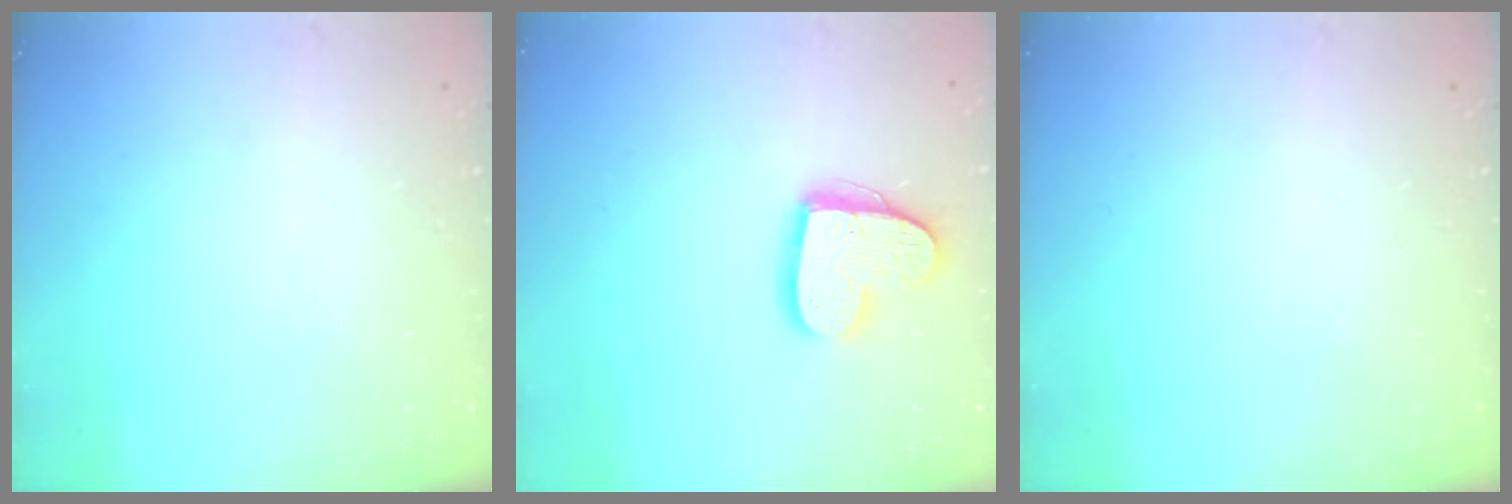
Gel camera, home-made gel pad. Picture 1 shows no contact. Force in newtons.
{"total": 15.4, "press": 15.4, "slide": 1.2}
{"total": 0.0}